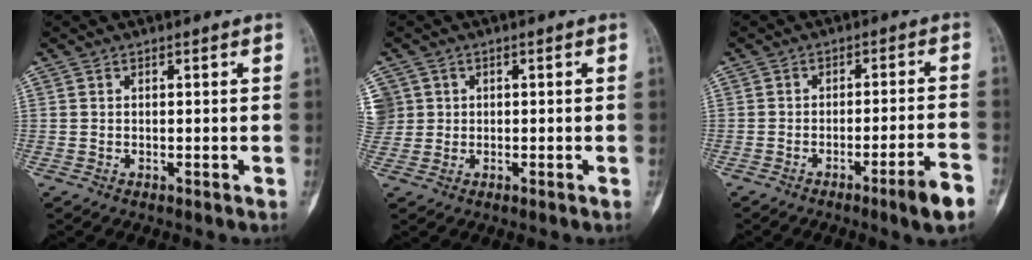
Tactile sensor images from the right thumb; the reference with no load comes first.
{"total": 4.5, "force": [0.9, 4.4, 0.6], "torque": [0.007, 0.016, 0.020]}
{"total": 6.8, "force": [-4.2, 0.0, 5.4], "torque": [-0.082, 0.022, -0.063]}